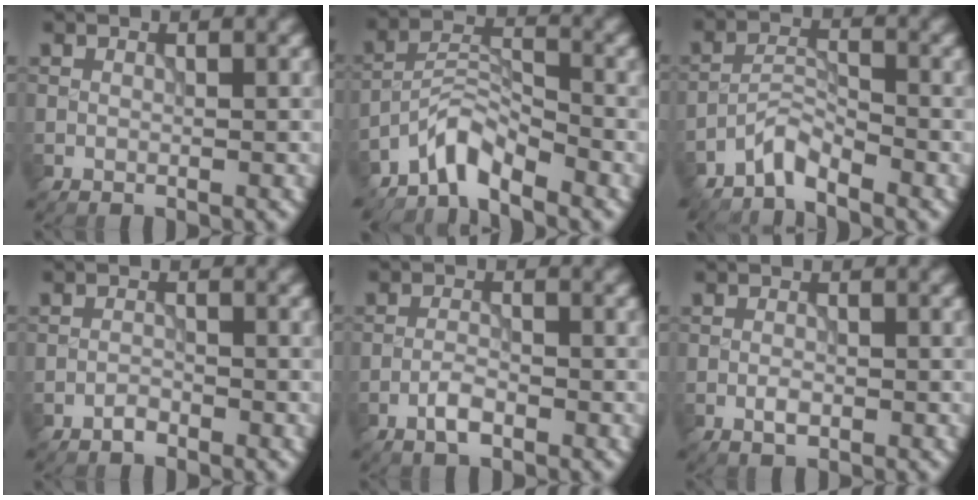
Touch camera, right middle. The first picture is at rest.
{"total": 3.6, "force": [-3.2, 0.8, 1.5], "torque": [-0.025, 0.011, -0.073]}
{"total": 2.5, "force": [-2.3, 0.3, 0.8], "torque": [-0.015, 0.008, -0.054]}
{"total": 1.0, "force": [-0.8, 0.3, 0.4], "torque": [-0.006, 0.002, -0.018]}
{"total": 1.9, "force": [-1.2, 0.6, 1.4], "torque": [-0.028, 0.003, -0.026]}
{"total": 1.2, "force": [-0.5, 0.5, 0.9], "torque": [-0.017, 0.000, -0.011]}